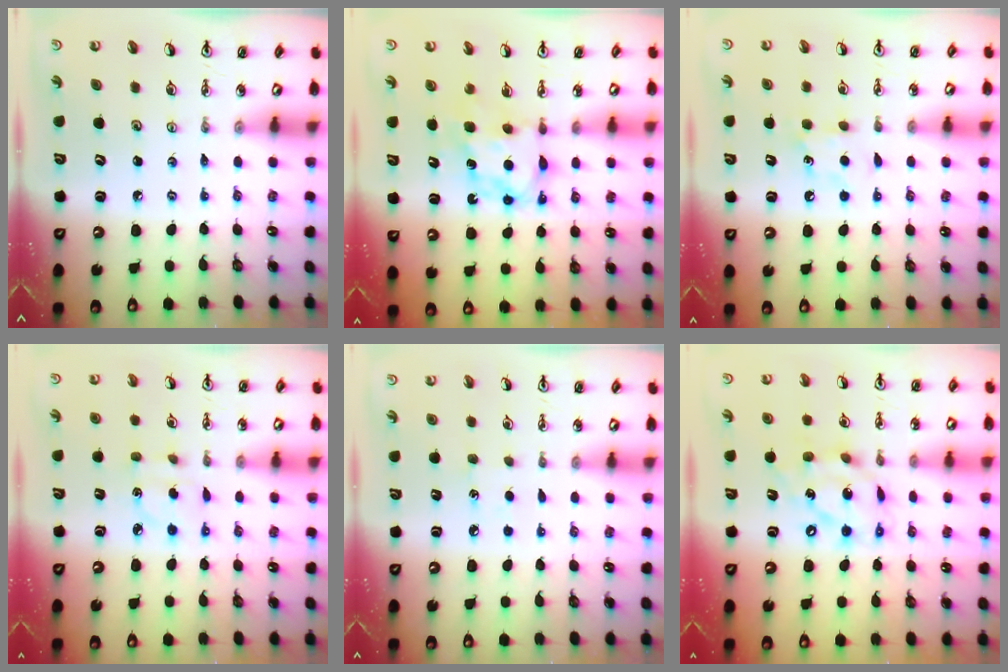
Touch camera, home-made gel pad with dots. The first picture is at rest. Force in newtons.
{"total": 6.9, "press": 6.9, "slide": 0.3}
{"total": 5.7, "press": 5.7, "slide": 0.6}
{"total": 2.3, "press": 2.3, "slide": 0.2}
{"total": 4.5, "press": 4.5, "slide": 0.5}
{"total": 16.1, "press": 16.0, "slide": 1.8}